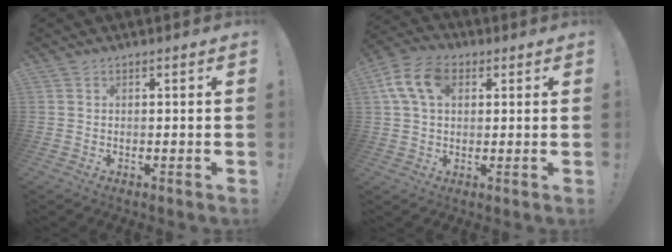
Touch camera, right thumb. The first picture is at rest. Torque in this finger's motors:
{"motor_torque": [0.35, 0.29, 0.65, 0.26, 0.26]}